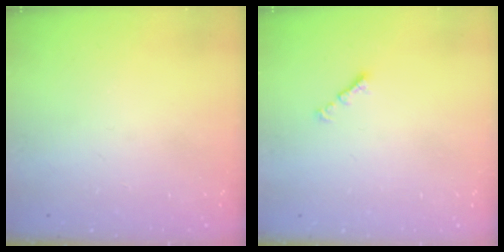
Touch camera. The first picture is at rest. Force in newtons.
{"total": 1.3, "press": 1.2, "slide": 0.5}